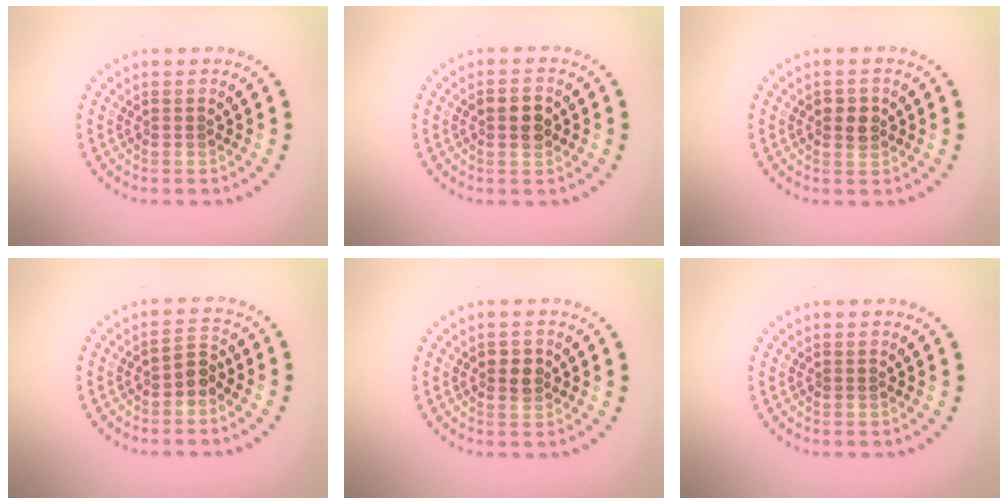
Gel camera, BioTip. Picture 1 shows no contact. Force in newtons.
{"total": 2.3, "press": 2.3, "slide": 0.2}
{"total": 1.6, "press": 1.6, "slide": 0.4}
{"total": 1.6, "press": 1.4, "slide": 0.8}
{"total": 1.6, "press": 1.6, "slide": 0.4}
{"total": 0.0}